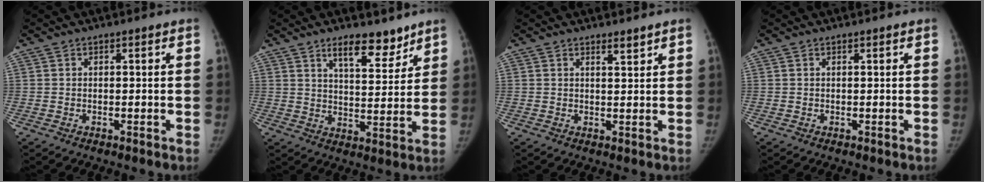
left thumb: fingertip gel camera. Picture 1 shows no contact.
{"total": 9.2, "force": [6.6, 3.7, 5.2], "torque": [-0.053, -0.047, 0.107]}
{"total": 1.9, "force": [1.6, 0.3, 0.9], "torque": [-0.011, -0.014, 0.027]}
{"total": 0.0}